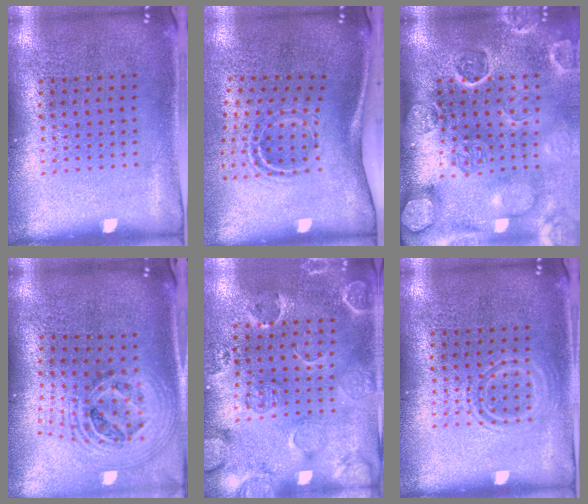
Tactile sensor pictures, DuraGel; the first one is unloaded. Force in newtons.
{"total": 2.1, "press": 1.2, "slide": 1.7}
{"total": 4.3, "press": 3.6, "slide": 2.5}
{"total": 2.7, "press": 2.0, "slide": 1.9}
{"total": 2.5, "press": 1.8, "slide": 1.8}
{"total": 1.7, "press": 1.7, "slide": 0.2}